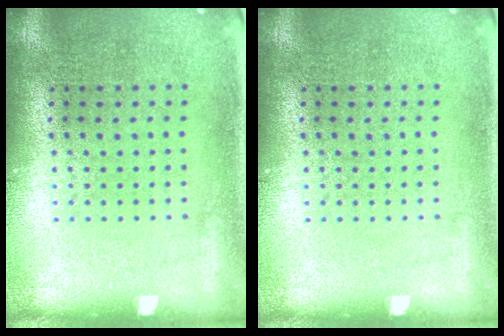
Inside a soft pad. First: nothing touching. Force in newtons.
{"total": 0.0}